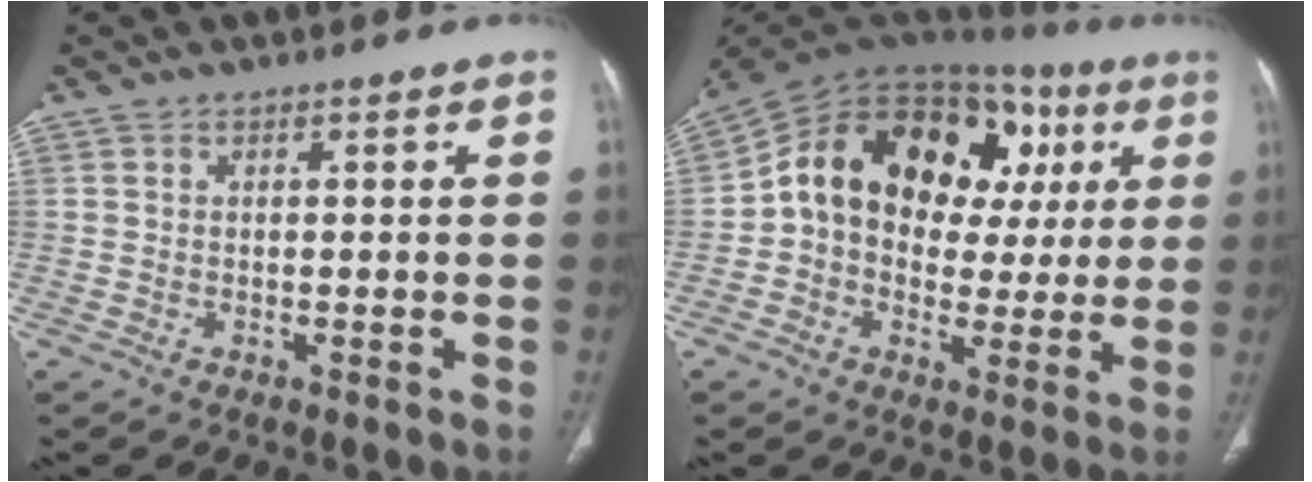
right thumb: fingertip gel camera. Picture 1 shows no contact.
{"total": 23.5, "force": [5.0, 16.2, 16.3], "torque": [-0.220, 0.047, 0.074]}